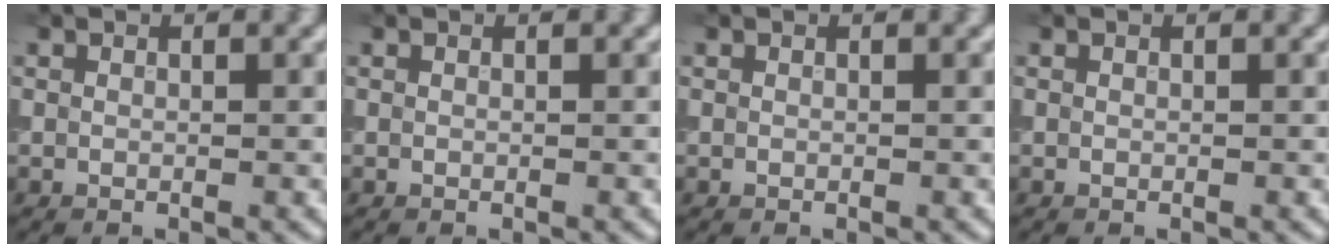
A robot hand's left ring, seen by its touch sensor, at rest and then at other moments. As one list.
[{"total": 0.0}, {"total": 0.0}, {"total": 0.0}]